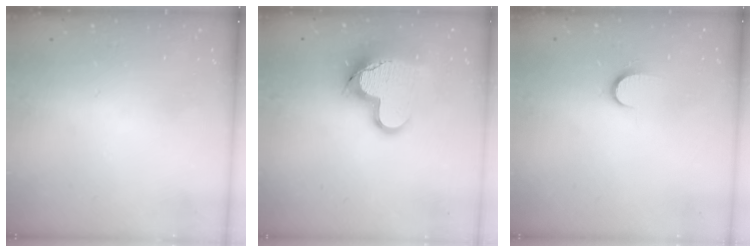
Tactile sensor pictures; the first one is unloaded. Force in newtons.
{"total": 17.2, "press": 17.1, "slide": 1.5}
{"total": 6.8, "press": 6.7, "slide": 0.6}